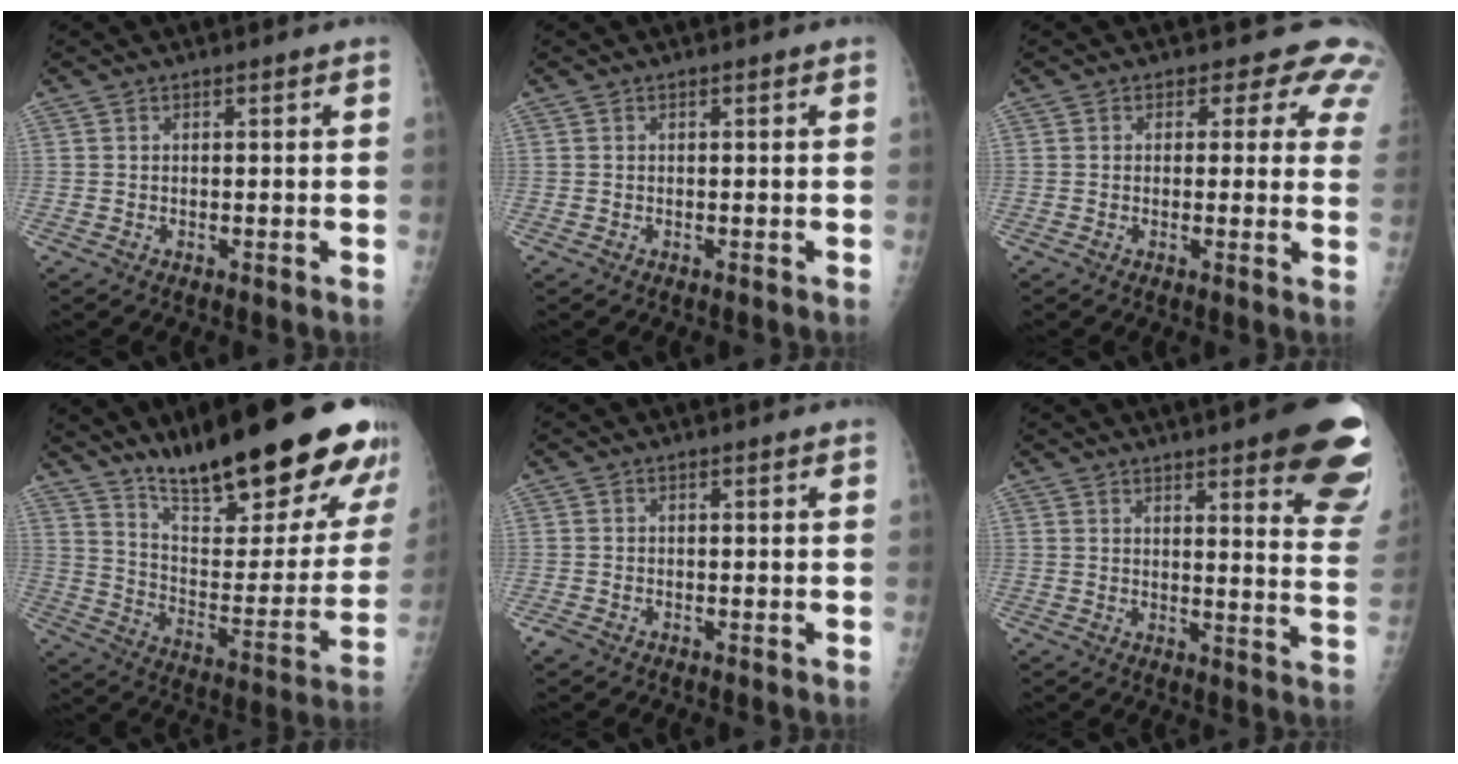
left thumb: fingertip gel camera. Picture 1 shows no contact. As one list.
[{"total": 0.0}, {"total": 7.6, "force": [5.7, 4.4, 2.4], "torque": [0.018, -0.019, 0.035]}, {"total": 28.4, "force": [20.4, 7.1, 18.5], "torque": [-0.237, -0.094, 0.312]}, {"total": 1.1, "force": [-0.8, 0.6, 0.4], "torque": [-0.014, -0.001, -0.017]}, {"total": 19.0, "force": [11.7, 4.2, 14.4], "torque": [-0.152, -0.053, 0.129]}]